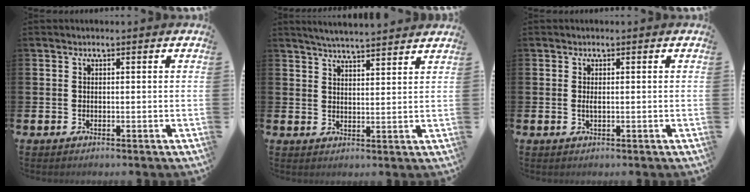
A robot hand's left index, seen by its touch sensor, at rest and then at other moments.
{"total": 4.6, "force": [4.6, -0.3, 0.5], "torque": [-0.020, -0.029, 0.081]}
{"total": 0.8, "force": [0.0, 0.2, 0.7], "torque": [-0.014, 0.001, 0.000]}